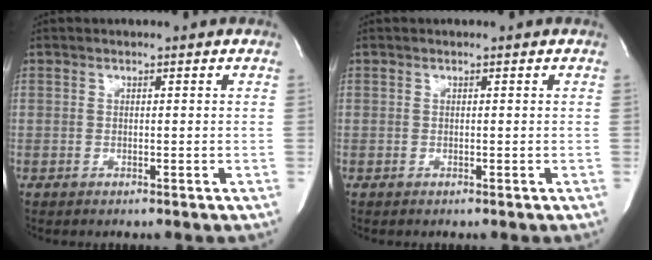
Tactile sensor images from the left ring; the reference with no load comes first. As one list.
[{"total": 0.0}]